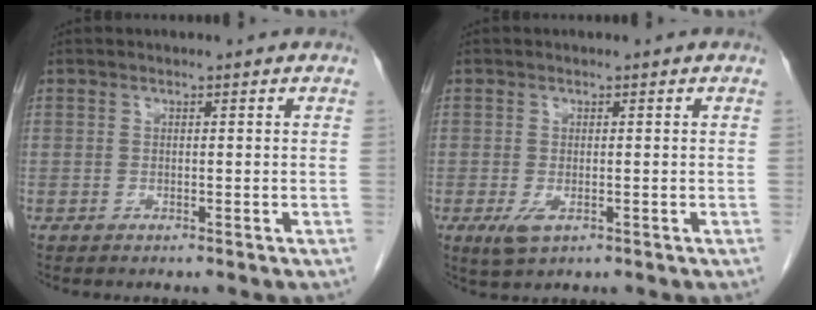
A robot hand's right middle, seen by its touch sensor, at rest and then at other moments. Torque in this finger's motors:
{"motor_torque": [0.72, -0.36, 0.25, 0.06]}